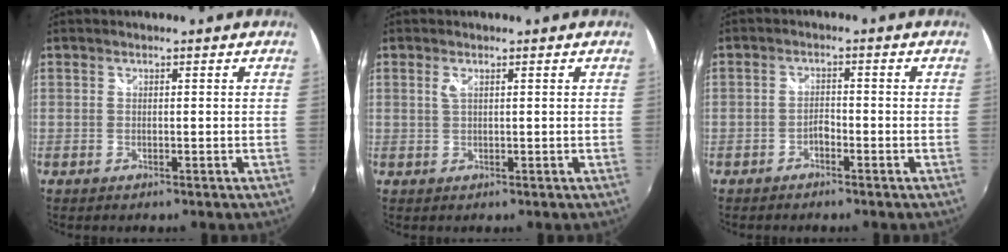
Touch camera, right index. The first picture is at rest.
{"total": 1.1, "force": [0.5, 0.2, 1.0], "torque": [-0.019, 0.000, 0.008]}
{"total": 1.8, "force": [-1.5, 0.7, 0.8], "torque": [-0.015, 0.001, -0.027]}